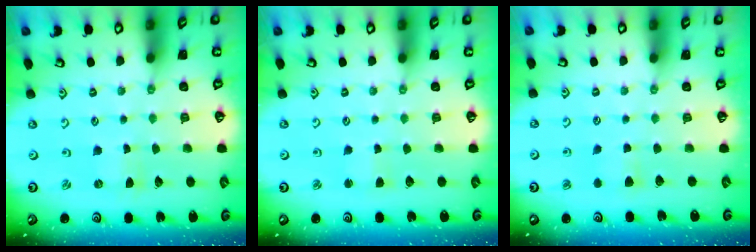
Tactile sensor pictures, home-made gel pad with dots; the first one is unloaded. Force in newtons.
{"total": 2.1, "press": 2.1, "slide": 0.2}
{"total": 3.7, "press": 3.6, "slide": 0.5}